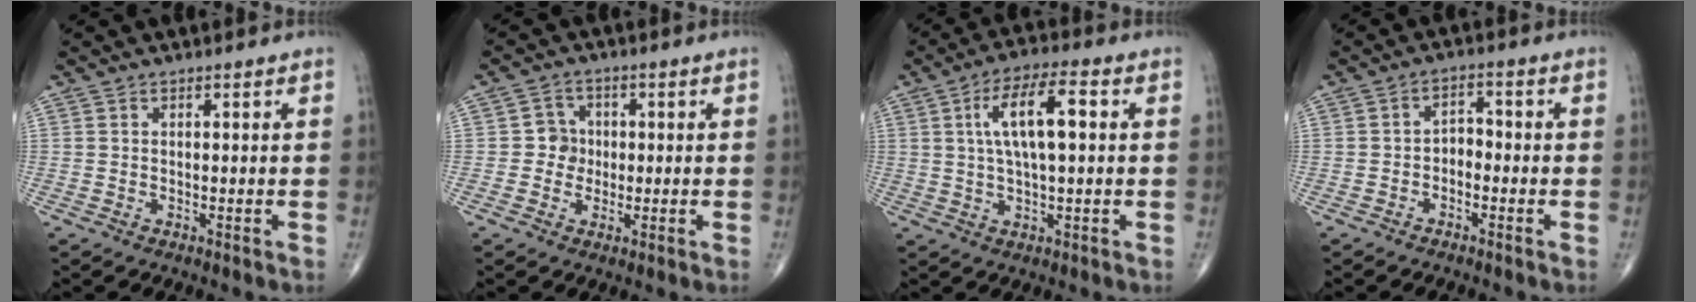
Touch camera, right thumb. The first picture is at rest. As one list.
[{"total": 4.0, "force": [-0.1, 3.8, 1.3], "torque": [0.007, 0.010, -0.010]}, {"total": 10.5, "force": [2.0, 3.4, 9.7], "torque": [-0.177, 0.015, 0.033]}, {"total": 3.0, "force": [-1.2, 2.0, 1.9], "torque": [-0.017, 0.024, -0.030]}]